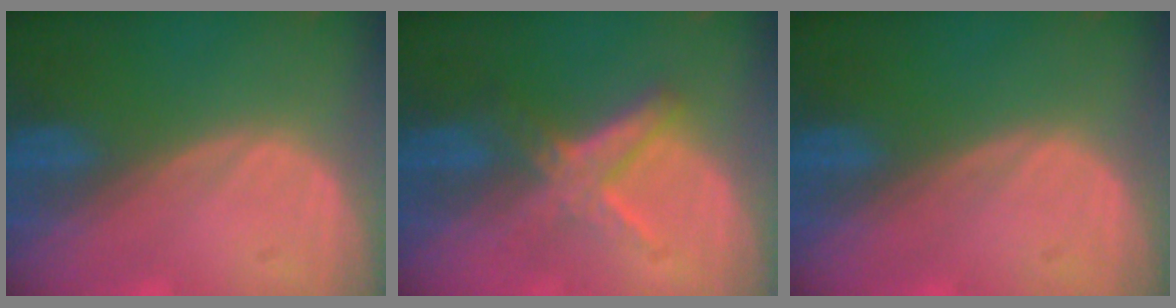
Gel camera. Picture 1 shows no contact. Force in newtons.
{"total": 5.6, "press": 5.4, "slide": 1.8}
{"total": 0.0}